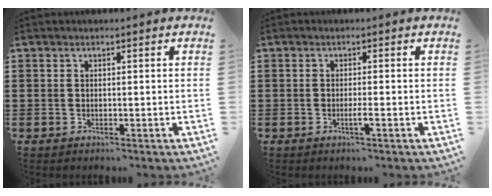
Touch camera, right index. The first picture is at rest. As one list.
[{"total": 1.7, "force": [-0.7, 0.0, 1.6], "torque": [-0.027, -0.003, -0.013]}]